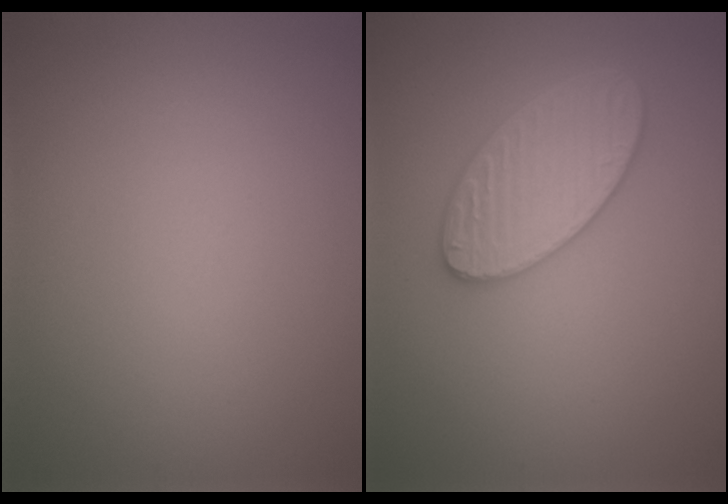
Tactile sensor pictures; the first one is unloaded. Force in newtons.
{"total": 3.9, "press": 3.8, "slide": 0.8}